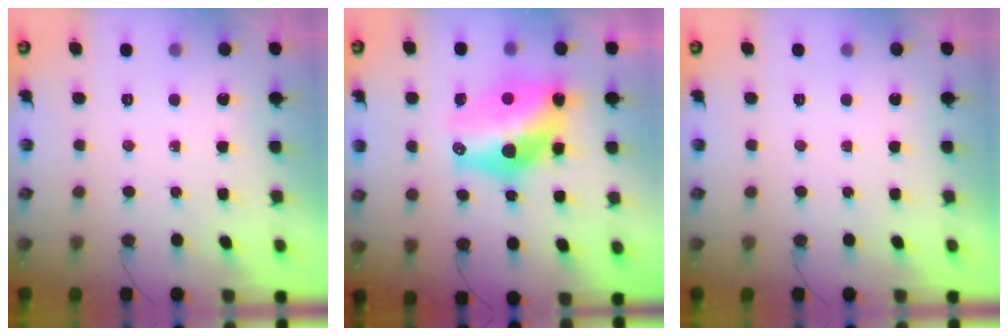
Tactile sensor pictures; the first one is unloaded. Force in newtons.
{"total": 16.0, "press": 15.9, "slide": 1.5}
{"total": 0.0}